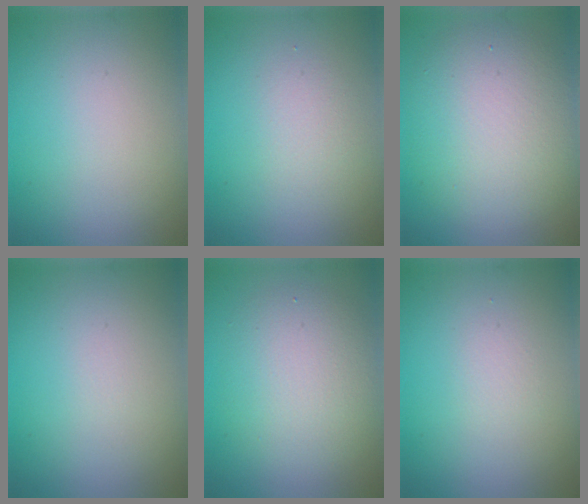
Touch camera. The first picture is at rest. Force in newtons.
{"total": 1.6, "press": 1.6, "slide": 0.1}
{"total": 7.7, "press": 7.7, "slide": 0.8}
{"total": 0.0}
{"total": 4.7, "press": 4.7, "slide": 0.2}
{"total": 0.8, "press": 0.8, "slide": 0.1}